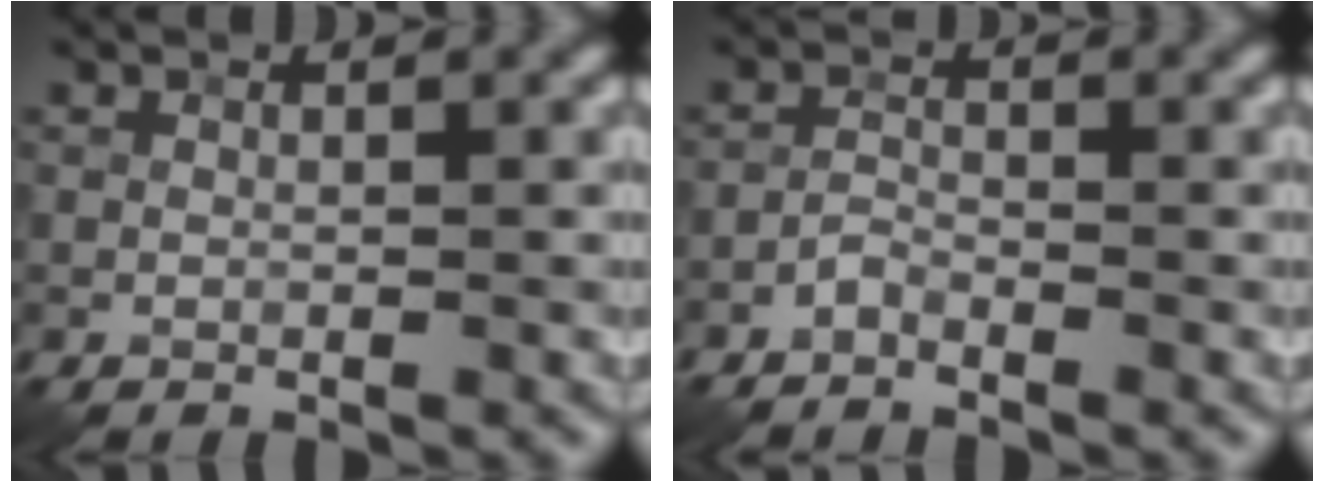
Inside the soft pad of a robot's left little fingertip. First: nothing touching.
{"total": 1.2, "force": [-1.2, 0.2, 0.3], "torque": [-0.008, 0.004, -0.027]}